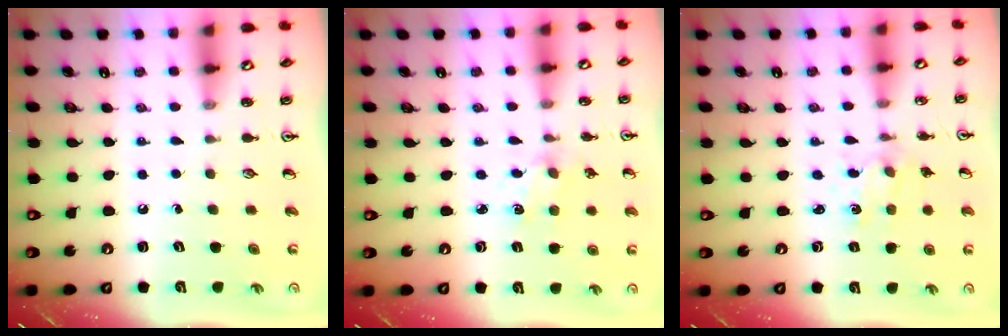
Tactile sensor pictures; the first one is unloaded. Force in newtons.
{"total": 1.6, "press": 1.6, "slide": 0.1}
{"total": 1.6, "press": 1.6, "slide": 0.3}